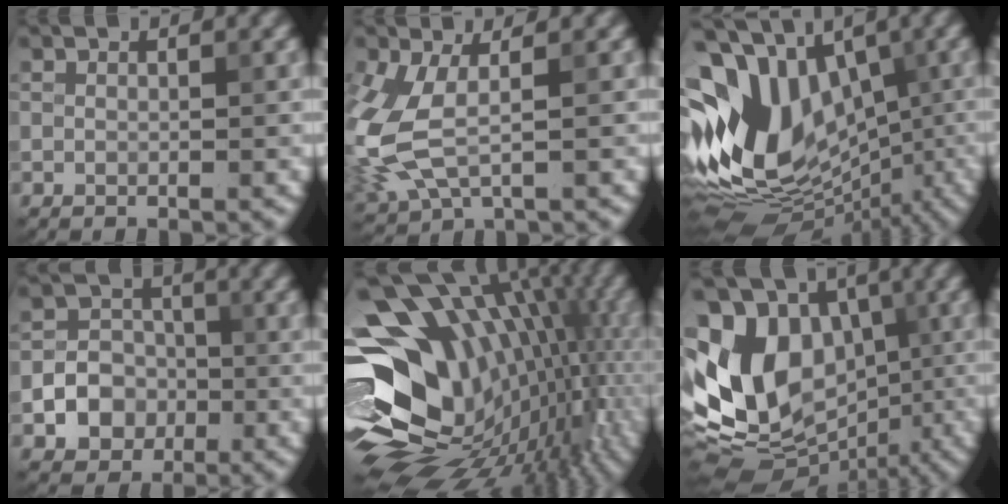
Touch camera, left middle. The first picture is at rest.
{"total": 5.9, "force": [0.1, 3.2, 4.9], "torque": [-0.145, -0.008, 0.005]}
{"total": 14.2, "force": [-0.4, 10.0, 10.1], "torque": [-0.193, 0.009, -0.014]}
{"total": 4.7, "force": [-1.5, 4.0, 1.9], "torque": [-0.008, 0.000, -0.043]}
{"total": 18.8, "force": [-0.7, 12.8, 13.8], "torque": [-0.197, 0.013, 0.012]}
{"total": 14.2, "force": [-1.7, 10.8, 9.1], "torque": [-0.162, 0.023, -0.047]}